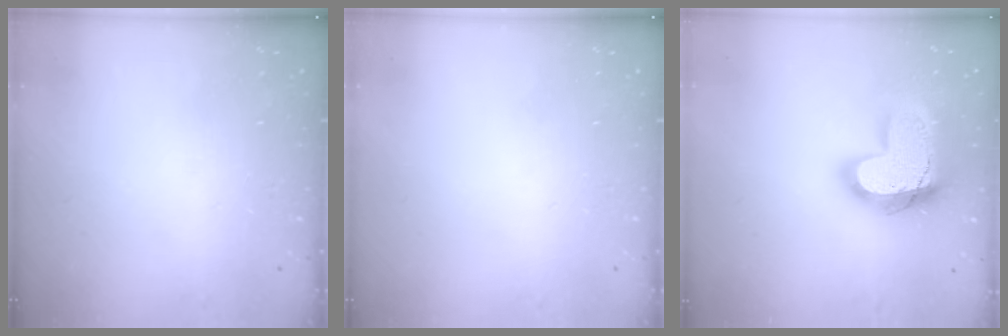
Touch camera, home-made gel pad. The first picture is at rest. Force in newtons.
{"total": 0.0}
{"total": 21.7, "press": 21.6, "slide": 1.9}